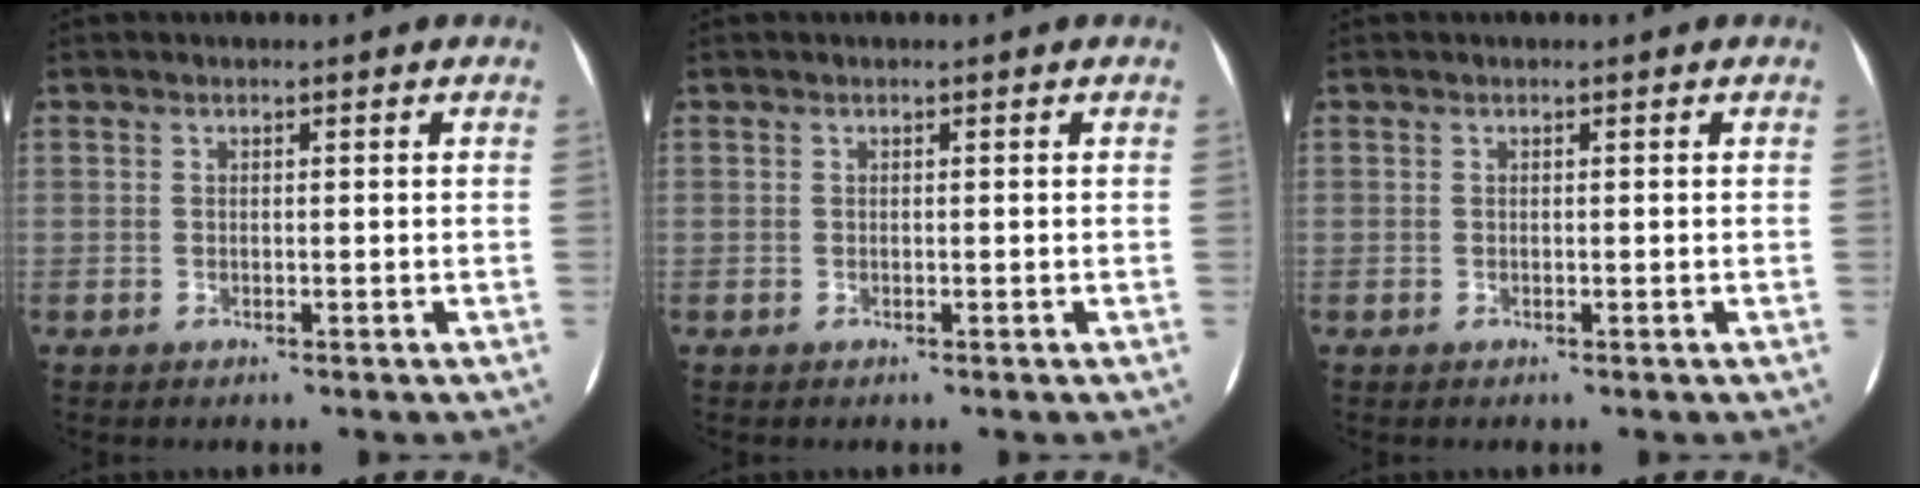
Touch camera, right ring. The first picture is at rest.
{"total": 0.0}
{"total": 0.0}